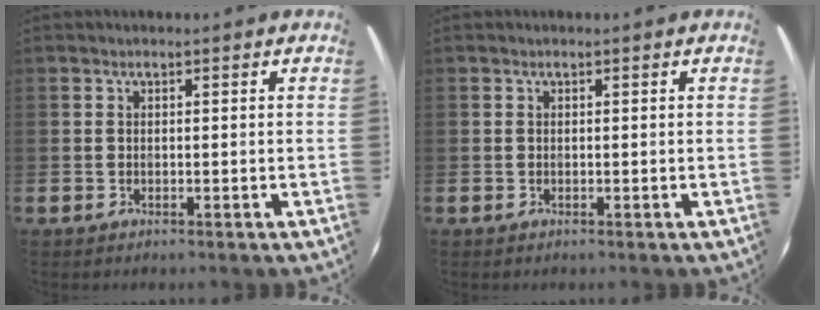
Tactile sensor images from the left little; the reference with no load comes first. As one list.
[{"total": 0.0}]